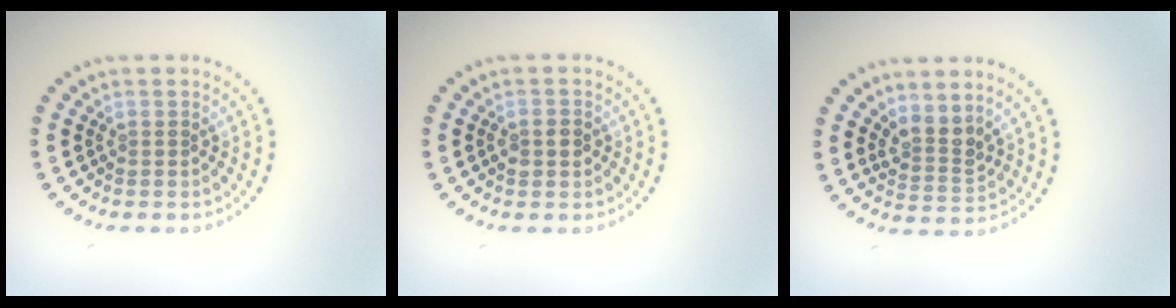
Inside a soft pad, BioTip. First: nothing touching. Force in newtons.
{"total": 1.6, "press": 1.5, "slide": 0.5}
{"total": 2.5, "press": 1.9, "slide": 1.7}